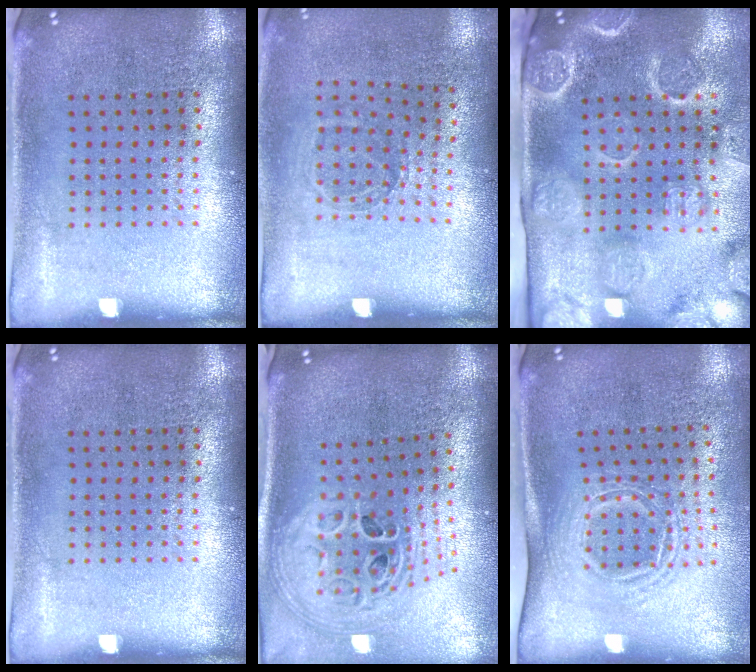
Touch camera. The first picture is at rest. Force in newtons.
{"total": 1.1, "press": 0.9, "slide": 0.6}
{"total": 4.1, "press": 3.4, "slide": 2.4}
{"total": 0.0}
{"total": 3.0, "press": 2.1, "slide": 2.1}
{"total": 1.7, "press": 1.2, "slide": 1.2}